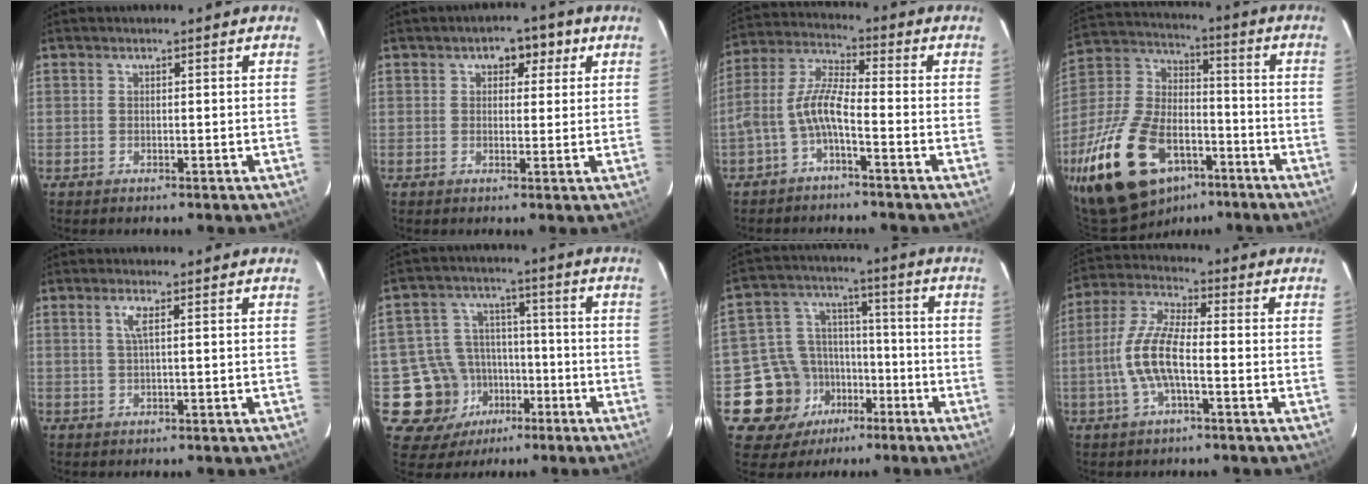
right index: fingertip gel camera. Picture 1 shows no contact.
{"total": 4.6, "force": [1.9, 3.3, 2.7], "torque": [-0.037, 0.017, 0.023]}
{"total": 7.2, "force": [-3.2, 1.8, 6.2], "torque": [-0.150, 0.017, -0.063]}
{"total": 24.9, "force": [-13.5, 13.6, 15.9], "torque": [-0.335, -0.002, -0.221]}
{"total": 2.0, "force": [0.6, -0.2, 1.9], "torque": [-0.039, 0.000, 0.011]}
{"total": 12.5, "force": [-5.2, 10.9, 3.4], "torque": [-0.090, 0.034, -0.064]}
{"total": 13.5, "force": [-6.1, 11.1, 4.5], "torque": [-0.111, 0.040, -0.082]}
{"total": 9.8, "force": [-2.4, 2.9, 9.1], "torque": [-0.197, 0.004, -0.049]}